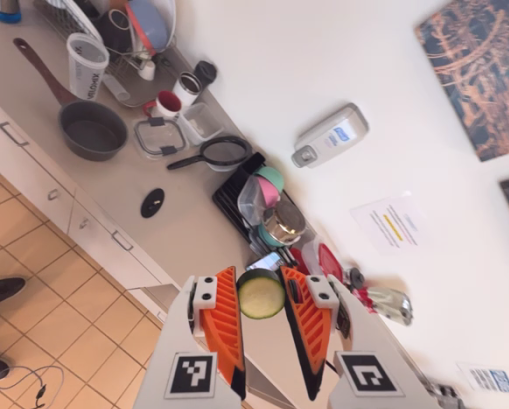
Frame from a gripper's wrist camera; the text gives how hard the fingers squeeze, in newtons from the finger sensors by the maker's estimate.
{"total": 7.8, "left": 7.5, "right": 8.1}